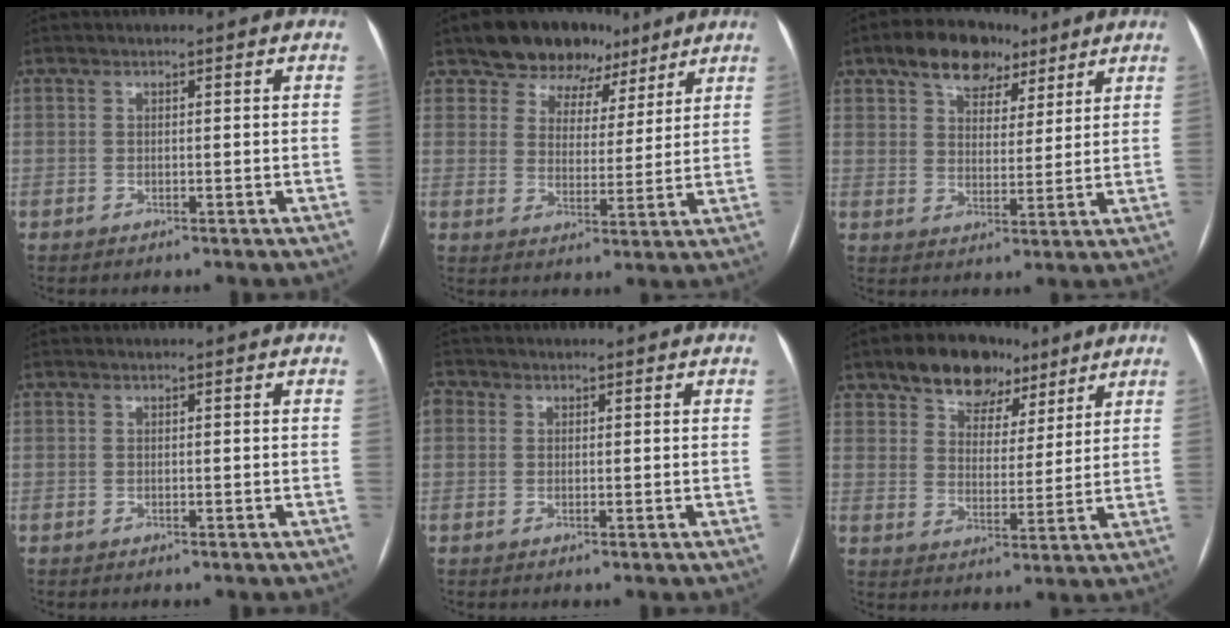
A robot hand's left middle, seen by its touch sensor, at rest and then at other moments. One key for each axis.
{"total": 9.7, "fx": 7.1, "fy": 6.2, "fz": 2.2, "tx": -0.019, "ty": 0.021, "tz": 0.106}
{"total": 9.6, "fx": 6.3, "fy": 5.6, "fz": 4.7, "tx": -0.073, "ty": 0.027, "tz": 0.102}
{"total": 0.0}
{"total": 2.7, "fx": 0.8, "fy": 2.4, "fz": 1.0, "tx": -0.026, "ty": 0.015, "tz": 0.017}
{"total": 10.0, "fx": 6.9, "fy": 6.0, "fz": 4.0, "tx": -0.057, "ty": 0.024, "tz": 0.112}